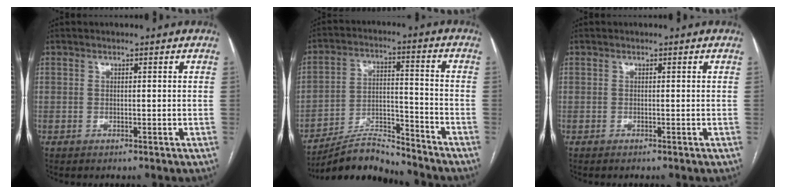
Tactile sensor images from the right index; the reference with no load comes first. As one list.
[{"total": 9.6, "force": [-9.4, 1.0, 1.7], "torque": [-0.026, 0.019, -0.168]}, {"total": 0.0}]